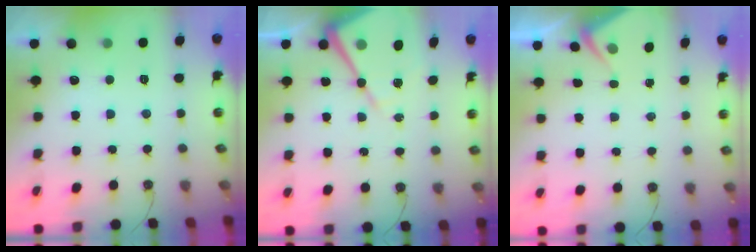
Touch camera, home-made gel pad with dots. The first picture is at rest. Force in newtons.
{"total": 12.5, "press": 12.4, "slide": 1.0}
{"total": 2.9, "press": 2.9, "slide": 0.4}